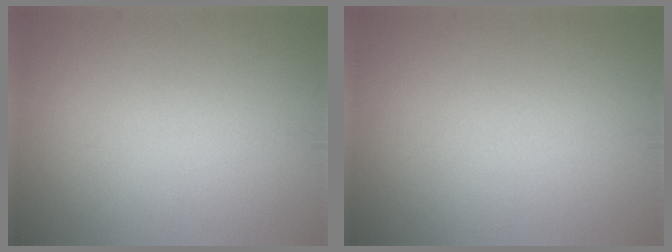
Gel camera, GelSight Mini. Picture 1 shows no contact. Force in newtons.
{"total": 0.0}